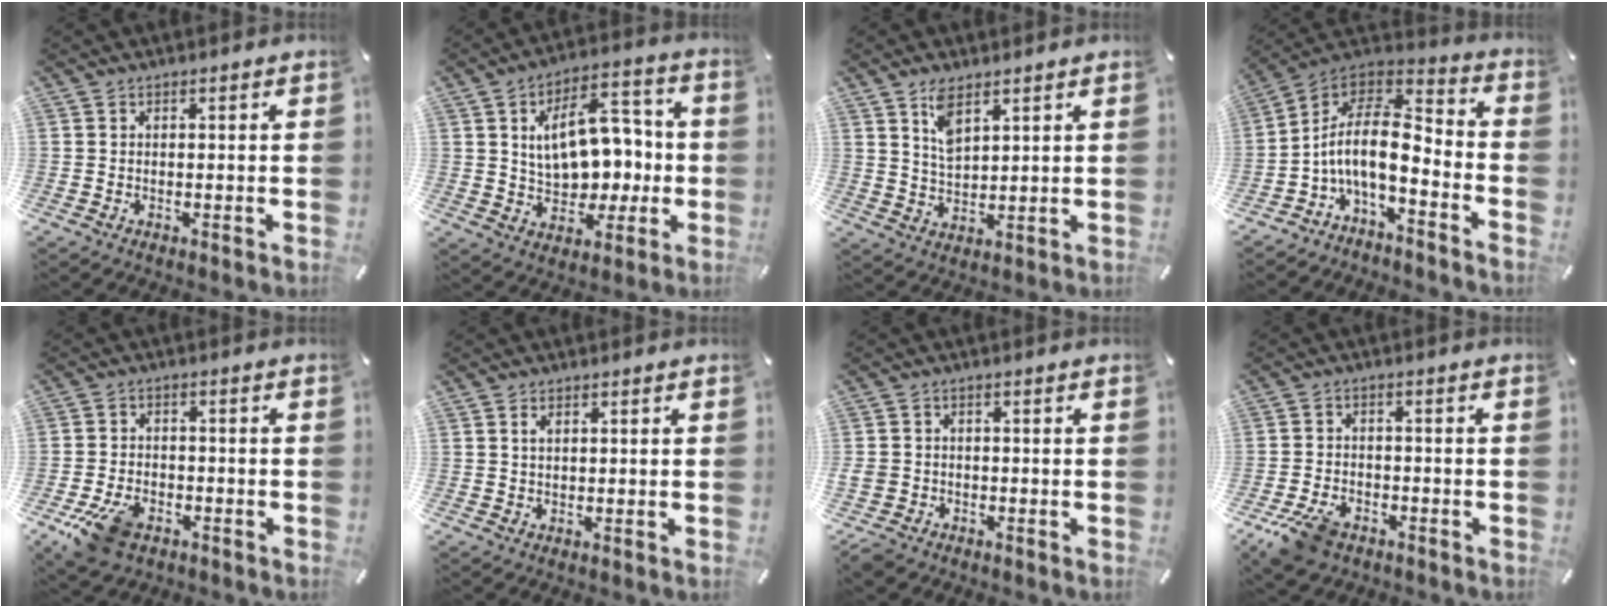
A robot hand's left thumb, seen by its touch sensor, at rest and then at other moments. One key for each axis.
{"total": 16.2, "fx": 1.8, "fy": 11.5, "fz": 11.3, "tx": -0.153, "ty": 0.007, "tz": 0.039}
{"total": 6.0, "fx": 3.7, "fy": 2.9, "fz": 3.7, "tx": -0.075, "ty": -0.007, "tz": 0.067}
{"total": 13.2, "fx": -2.9, "fy": 6.5, "fz": 11.2, "tx": -0.234, "ty": 0.000, "tz": -0.052}
{"total": 9.2, "fx": -4.9, "fy": 5.7, "fz": 5.4, "tx": -0.116, "ty": 0.019, "tz": -0.086}
{"total": 1.5, "fx": 0.6, "fy": 0.9, "fz": 1.0, "tx": -0.022, "ty": 0.004, "tz": 0.010}
{"total": 4.3, "fx": -2.2, "fy": 3.5, "fz": 1.3, "tx": -0.041, "ty": 0.009, "tz": -0.045}
{"total": 7.6, "fx": -4.6, "fy": 4.5, "fz": 3.9, "tx": -0.087, "ty": 0.018, "tz": -0.085}